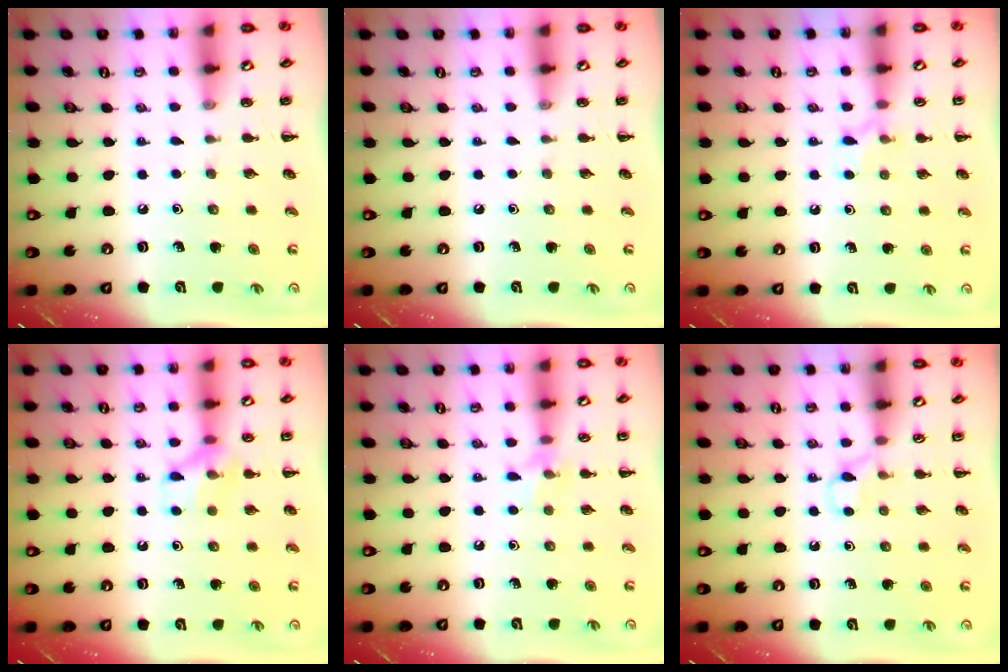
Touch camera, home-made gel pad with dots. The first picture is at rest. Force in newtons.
{"total": 0.0}
{"total": 7.0, "press": 6.6, "slide": 2.2}
{"total": 9.6, "press": 9.5, "slide": 1.0}
{"total": 6.8, "press": 6.6, "slide": 1.6}
{"total": 4.7, "press": 4.4, "slide": 1.4}